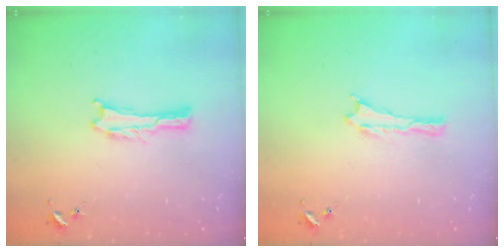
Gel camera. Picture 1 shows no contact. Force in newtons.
{"total": 0.0}